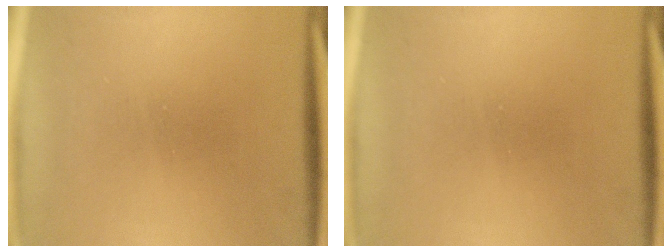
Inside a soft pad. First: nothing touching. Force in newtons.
{"total": 0.0}